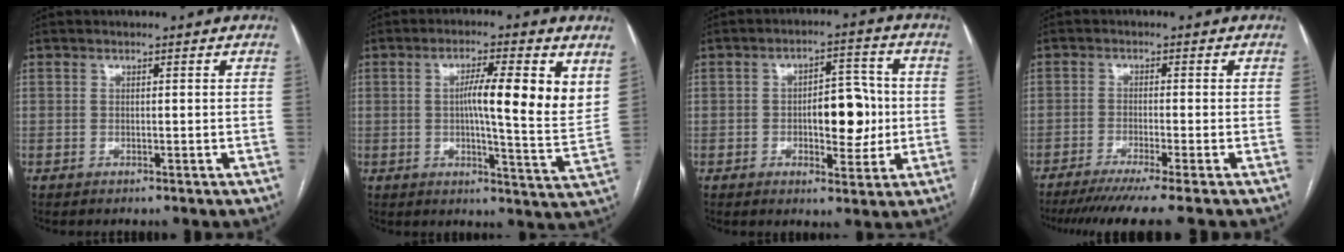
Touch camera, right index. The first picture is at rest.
{"total": 11.2, "force": [3.3, 1.0, 10.7], "torque": [-0.154, 0.006, 0.042]}
{"total": 8.6, "force": [-0.7, 3.9, 7.6], "torque": [-0.105, 0.016, -0.005]}
{"total": 8.7, "force": [-7.2, -1.6, 4.6], "torque": [-0.053, -0.027, -0.113]}